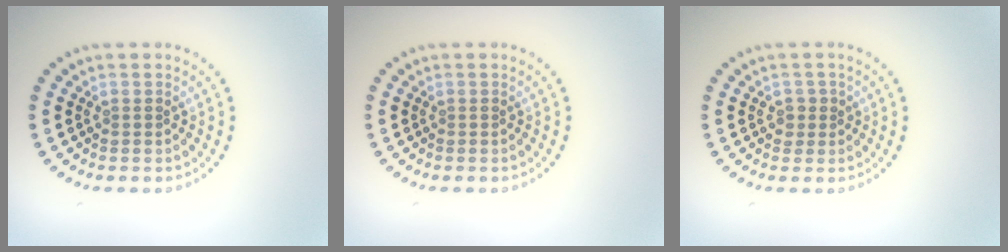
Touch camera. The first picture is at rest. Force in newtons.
{"total": 0.0}
{"total": 1.1, "press": 1.0, "slide": 0.5}